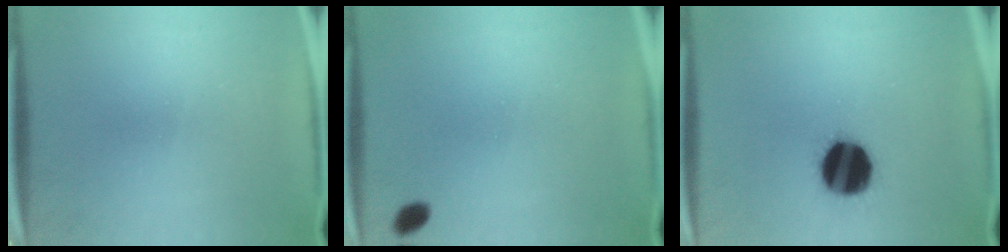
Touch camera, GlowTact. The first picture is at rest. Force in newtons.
{"total": 1.8}
{"total": 17.1}